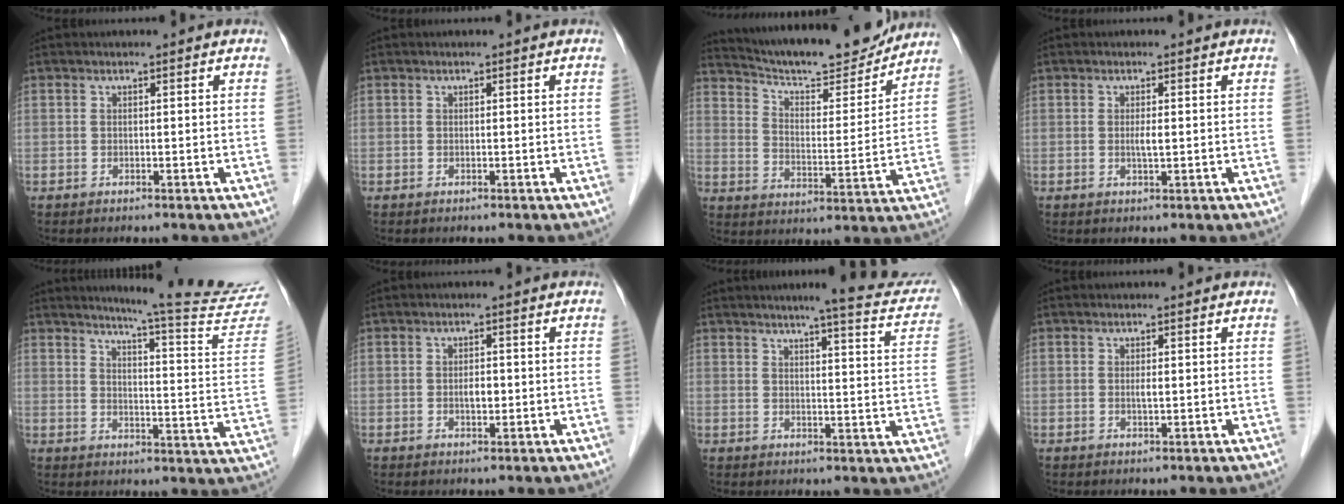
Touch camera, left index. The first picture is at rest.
{"total": 0.0}
{"total": 18.5, "force": [17.2, 2.6, 6.4], "torque": [-0.103, -0.009, 0.251]}
{"total": 1.3, "force": [0.1, 0.2, 1.3], "torque": [-0.027, -0.001, 0.002]}
{"total": 20.1, "force": [18.7, -1.1, 7.3], "torque": [-0.105, -0.107, 0.219]}
{"total": 1.8, "force": [-0.2, 0.9, 1.6], "torque": [-0.028, 0.001, -0.003]}
{"total": 12.1, "force": [10.5, 1.0, 5.8], "torque": [-0.058, -0.015, 0.102]}
{"total": 0.8, "force": [0.1, 0.1, 0.8], "torque": [-0.018, -0.002, 0.002]}